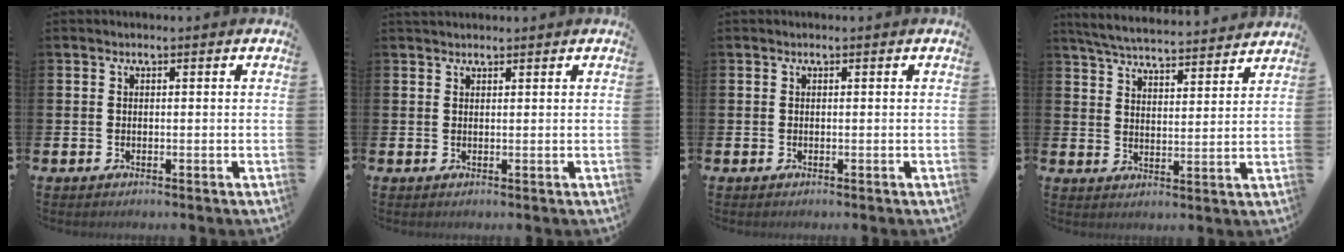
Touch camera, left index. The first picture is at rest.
{"total": 1.1, "force": [1.1, 0.3, 0.1], "torque": [0.006, 0.000, 0.018]}
{"total": 0.0}
{"total": 5.9, "force": [5.8, 0.4, 1.0], "torque": [-0.046, -0.041, 0.103]}